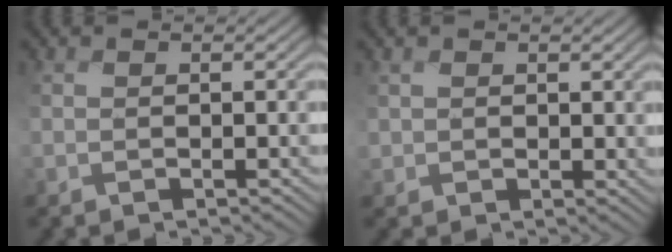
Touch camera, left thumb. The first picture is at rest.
{"total": 1.1, "force": [0.9, 0.5, -0.5], "torque": [0.000, 0.001, 0.010]}